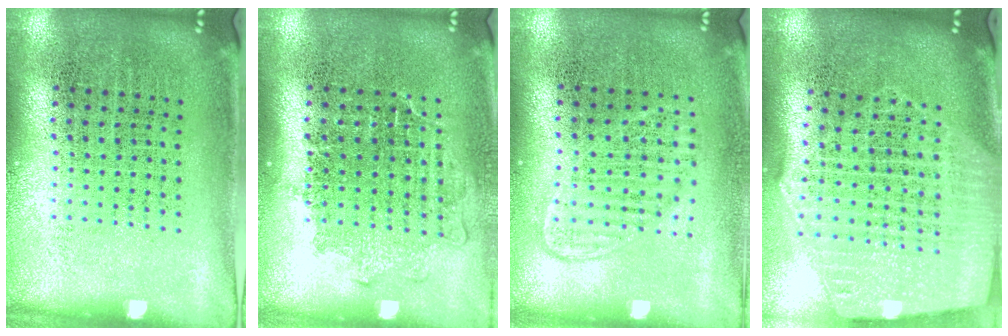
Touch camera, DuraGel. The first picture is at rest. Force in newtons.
{"total": 1.2, "press": 1.1, "slide": 0.5}
{"total": 1.4, "press": 1.2, "slide": 0.6}
{"total": 2.7, "press": 2.3, "slide": 1.4}